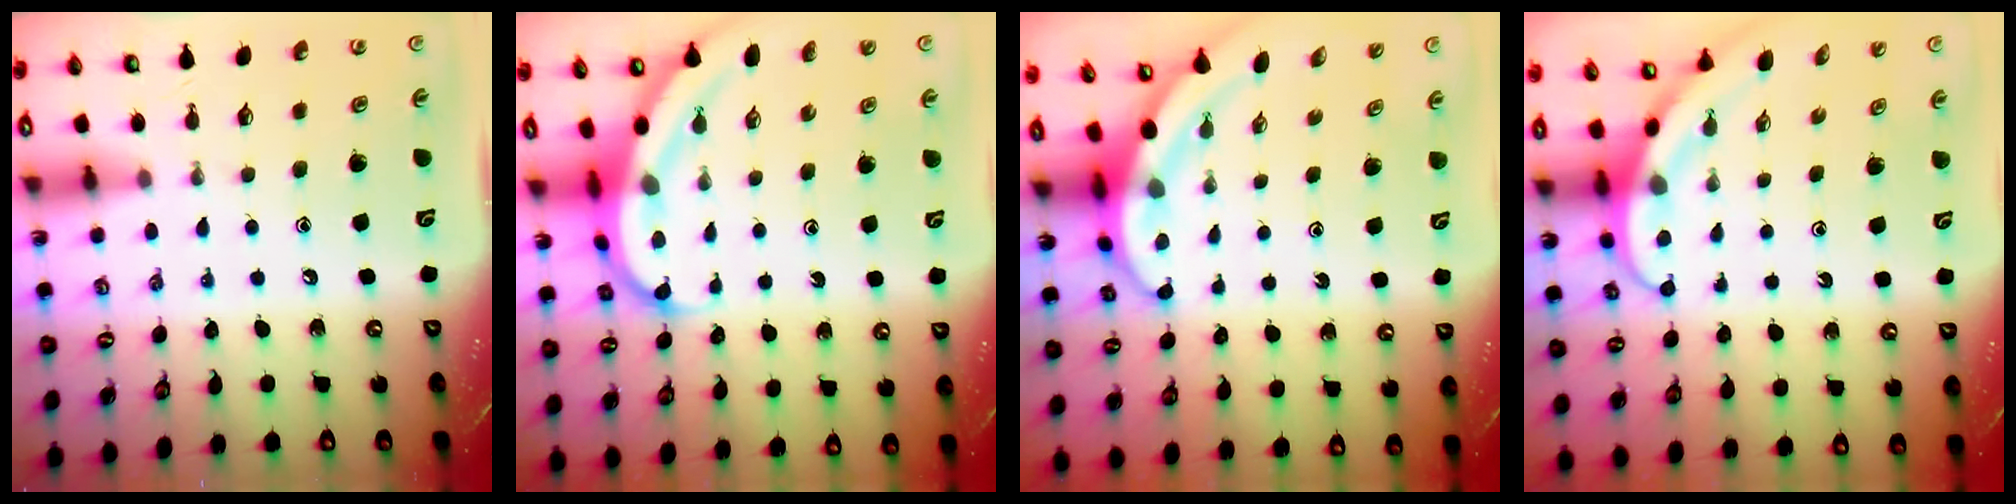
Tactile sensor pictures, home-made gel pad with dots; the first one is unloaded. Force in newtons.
{"total": 7.0, "press": 6.9, "slide": 1.3}
{"total": 5.2, "press": 5.1, "slide": 1.3}
{"total": 3.8, "press": 3.8, "slide": 0.3}